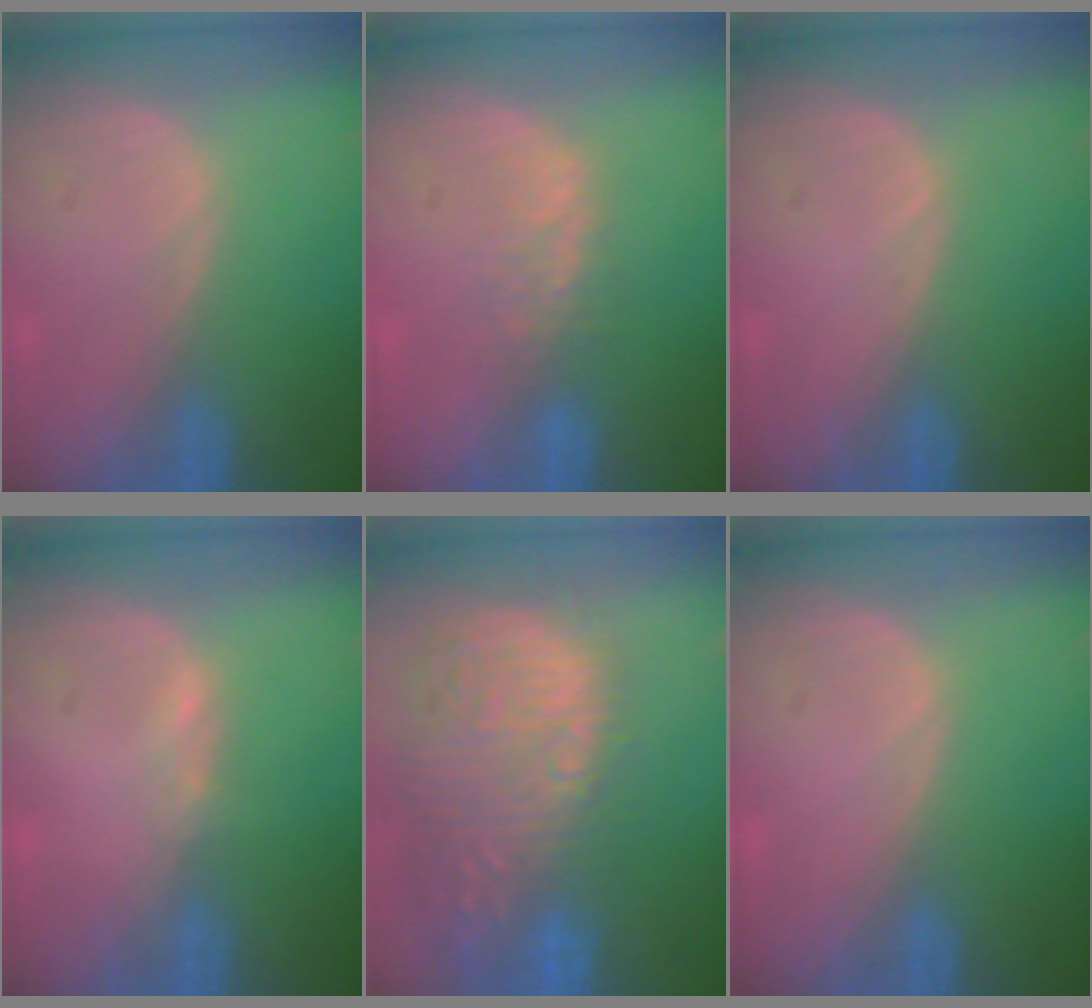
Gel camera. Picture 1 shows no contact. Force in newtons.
{"total": 2.7, "press": 2.7, "slide": 0.6}
{"total": 0.0}
{"total": 0.7, "press": 0.7, "slide": 0.2}
{"total": 15.5, "press": 12.7, "slide": 8.9}
{"total": 0.0}